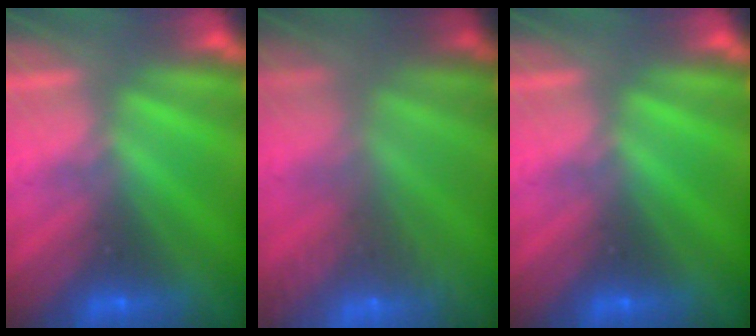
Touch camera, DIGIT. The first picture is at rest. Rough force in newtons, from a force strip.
{"total": 6.8}
{"total": 0.0}